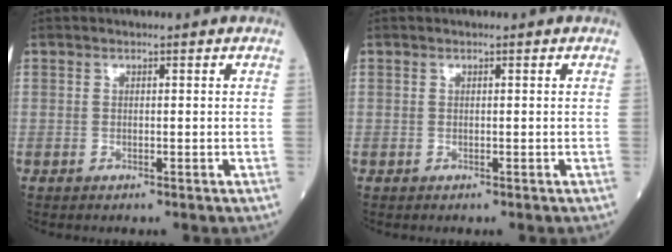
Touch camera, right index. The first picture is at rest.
{"total": 0.0}